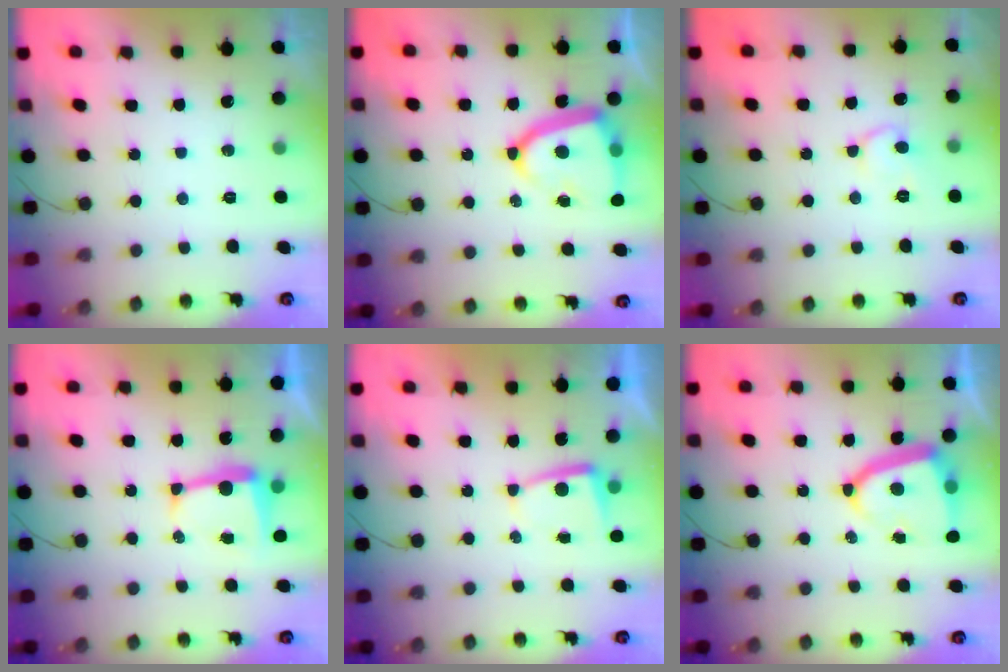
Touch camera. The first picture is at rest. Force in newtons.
{"total": 14.9, "press": 14.8, "slide": 1.7}
{"total": 7.7, "press": 7.7, "slide": 0.6}
{"total": 6.2, "press": 6.2, "slide": 0.4}
{"total": 2.9, "press": 2.9, "slide": 0.4}
{"total": 12.1, "press": 12.0, "slide": 1.5}